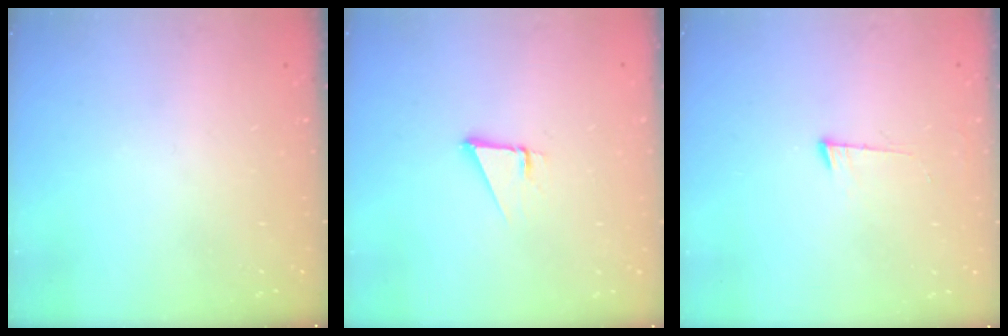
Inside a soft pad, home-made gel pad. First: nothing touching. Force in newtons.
{"total": 2.3, "press": 2.3, "slide": 0.0}
{"total": 3.9, "press": 3.9, "slide": 0.6}